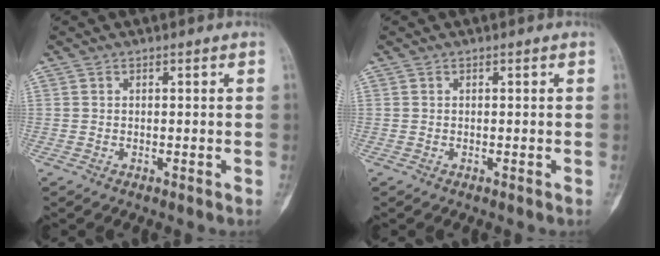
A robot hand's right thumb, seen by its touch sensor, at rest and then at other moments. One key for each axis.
{"total": 0.0}